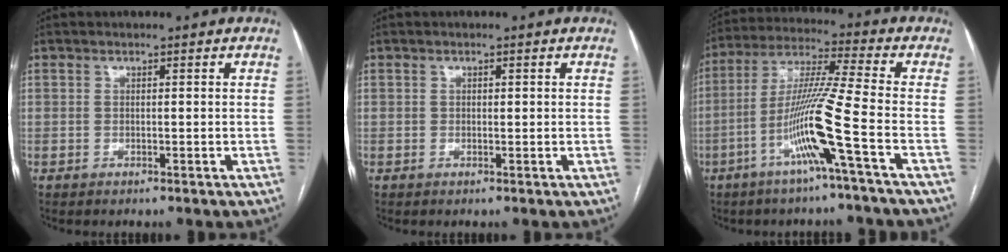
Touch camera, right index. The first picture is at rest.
{"total": 0.5, "force": [0.1, 0.3, 0.4], "torque": [-0.005, 0.000, 0.002]}
{"total": 12.3, "force": [-4.8, -2.1, 11.2], "torque": [-0.219, -0.003, -0.098]}